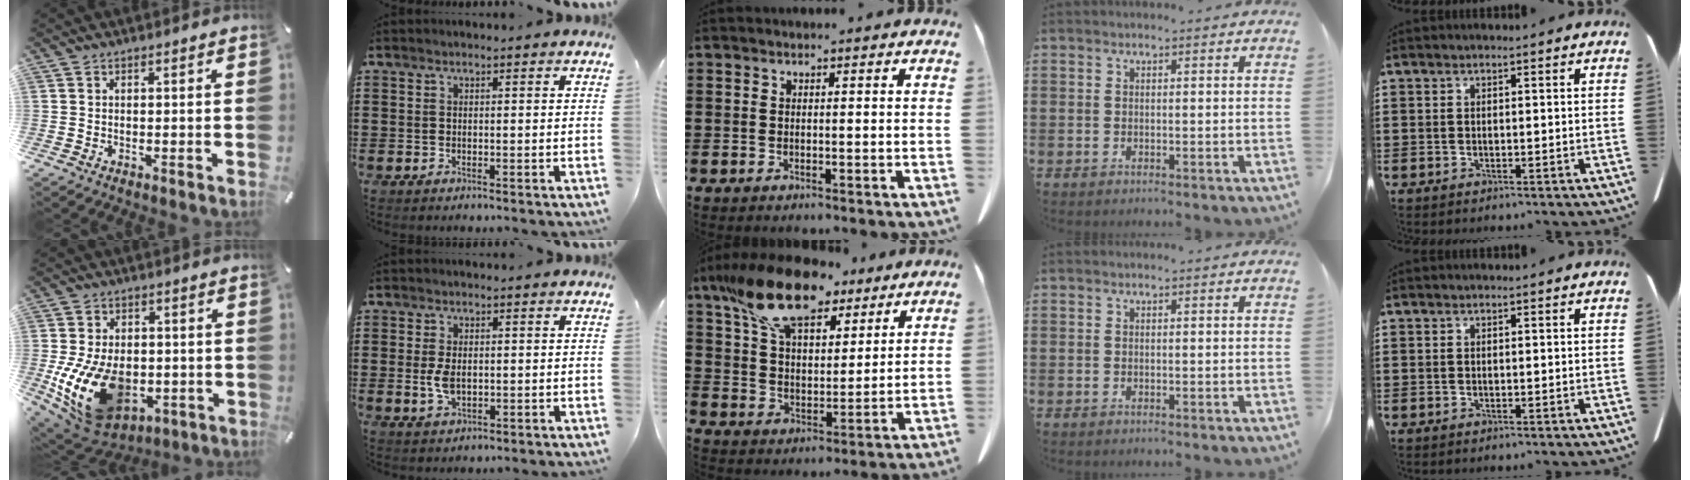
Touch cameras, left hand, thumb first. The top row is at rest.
{"thumb": {"total": 18.7, "force": [-3.7, 12.7, 13.3], "torque": [-0.270, 0.002, -0.051]}, "index": {"total": 3.8, "force": [0.0, 2.1, 3.2], "torque": [-0.084, -0.004, -0.007]}, "middle": {"total": 14.8, "force": [10.4, 6.1, 8.6], "torque": [-0.181, -0.019, 0.191]}}